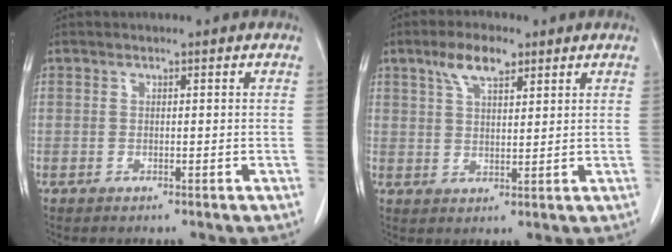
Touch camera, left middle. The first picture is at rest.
{"total": 5.7, "force": [3.5, 2.1, 3.9], "torque": [-0.080, 0.011, 0.065]}